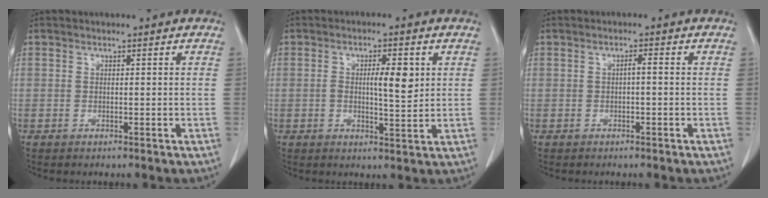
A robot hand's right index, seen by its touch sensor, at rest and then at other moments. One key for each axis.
{"total": 5.4, "fx": 1.0, "fy": 1.3, "fz": 5.1, "tx": -0.083, "ty": 0.001, "tz": 0.014}
{"total": 1.1, "fx": -0.2, "fy": 0.1, "fz": 1.0, "tx": -0.017, "ty": 0.003, "tz": -0.002}